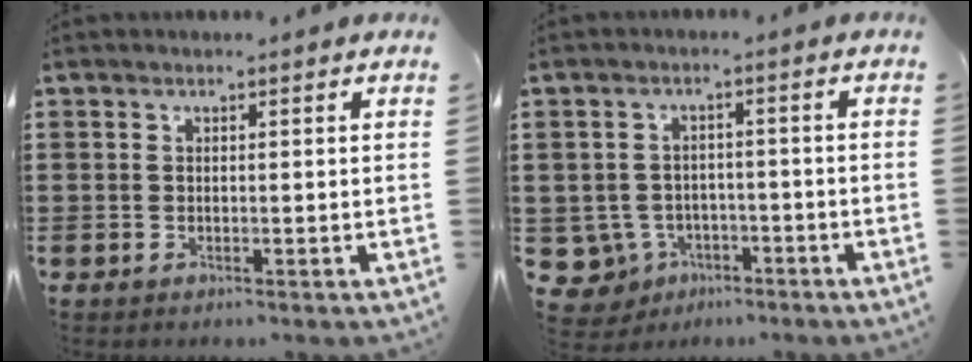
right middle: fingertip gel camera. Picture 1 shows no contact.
{"total": 4.3, "force": [-2.6, 3.2, 1.4], "torque": [-0.053, 0.006, -0.054]}